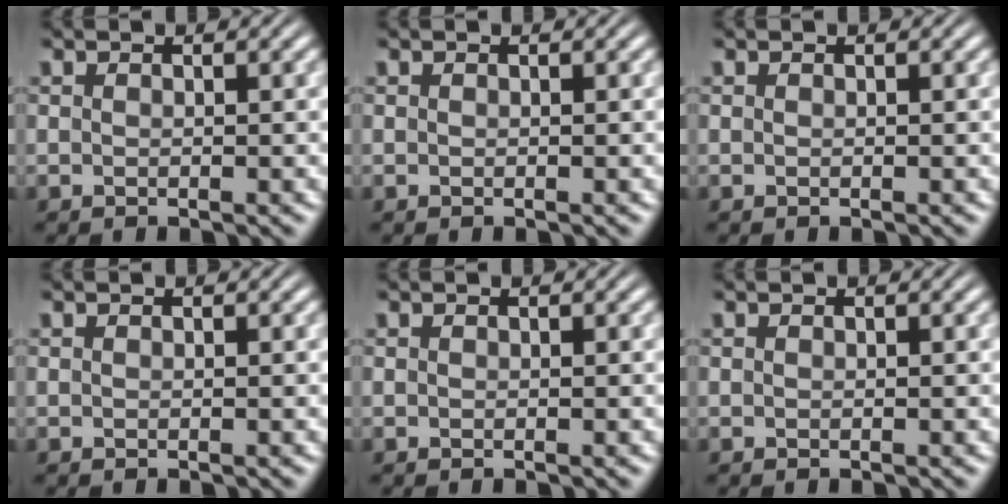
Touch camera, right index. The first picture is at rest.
{"total": 0.0}
{"total": 0.0}
{"total": 0.0}
{"total": 0.0}
{"total": 0.0}